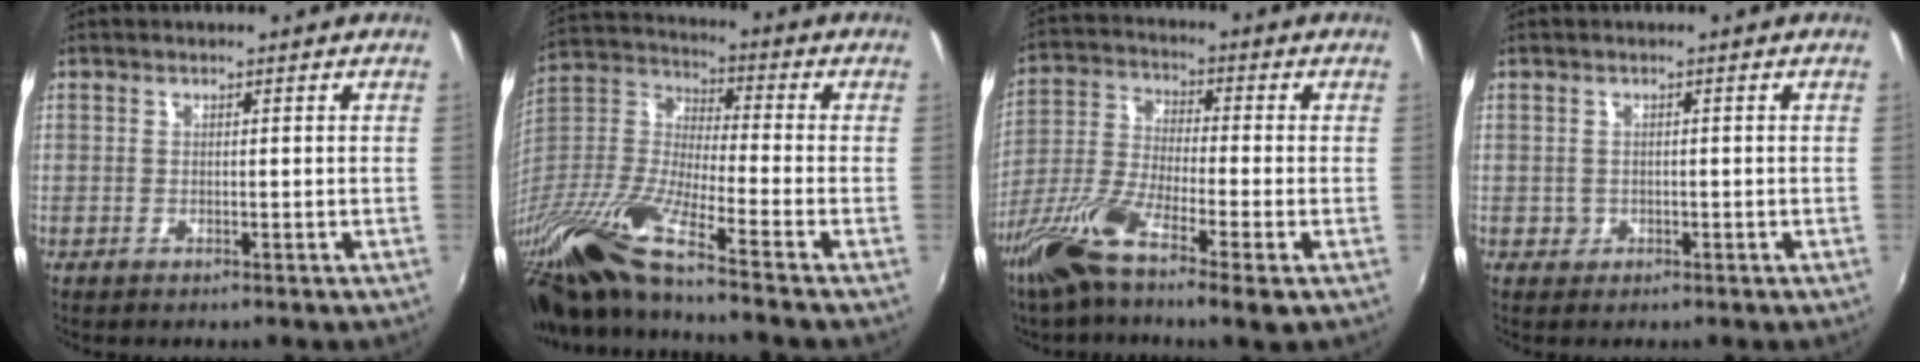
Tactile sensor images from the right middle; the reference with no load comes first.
{"total": 21.5, "force": [-16.0, 0.7, 14.3], "torque": [-0.272, -0.048, -0.309]}
{"total": 12.4, "force": [-7.2, 2.0, 9.9], "torque": [-0.215, -0.021, -0.150]}
{"total": 1.2, "force": [-0.3, 1.2, 0.1], "torque": [-0.001, -0.002, -0.003]}